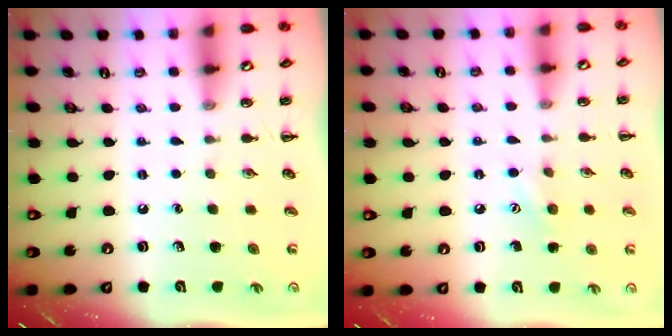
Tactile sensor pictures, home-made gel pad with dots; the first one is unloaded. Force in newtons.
{"total": 6.0, "press": 5.8, "slide": 1.5}